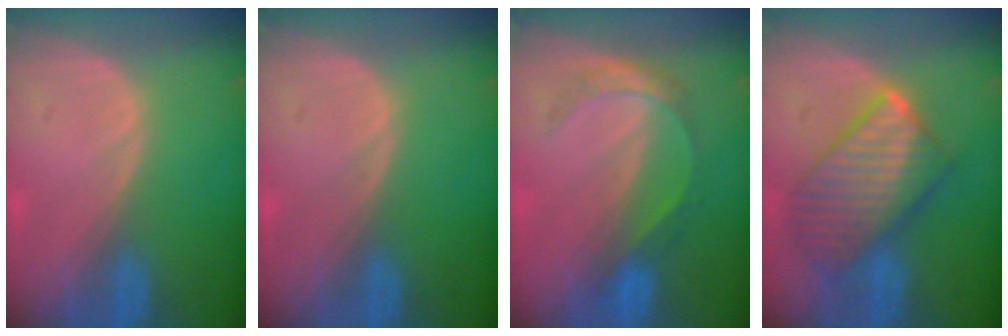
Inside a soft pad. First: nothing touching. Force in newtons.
{"total": 0.0}
{"total": 4.5, "press": 4.5, "slide": 0.2}
{"total": 10.1, "press": 10.1, "slide": 0.9}